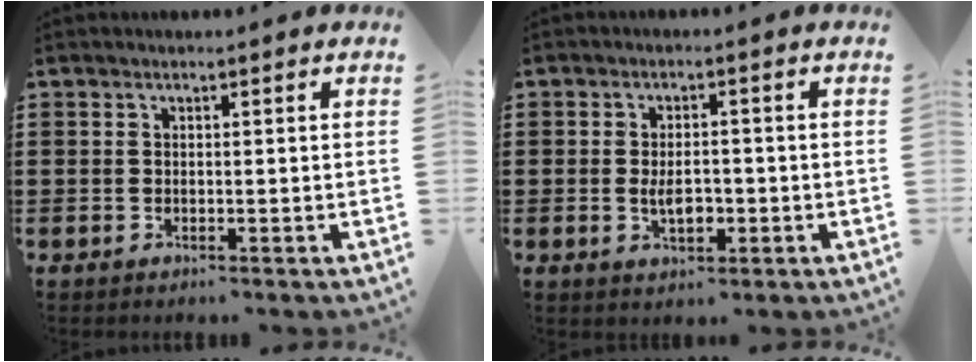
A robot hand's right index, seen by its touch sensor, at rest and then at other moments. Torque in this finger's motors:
{"motor_torque": [2.14, 0.00, 0.34, 0.10]}